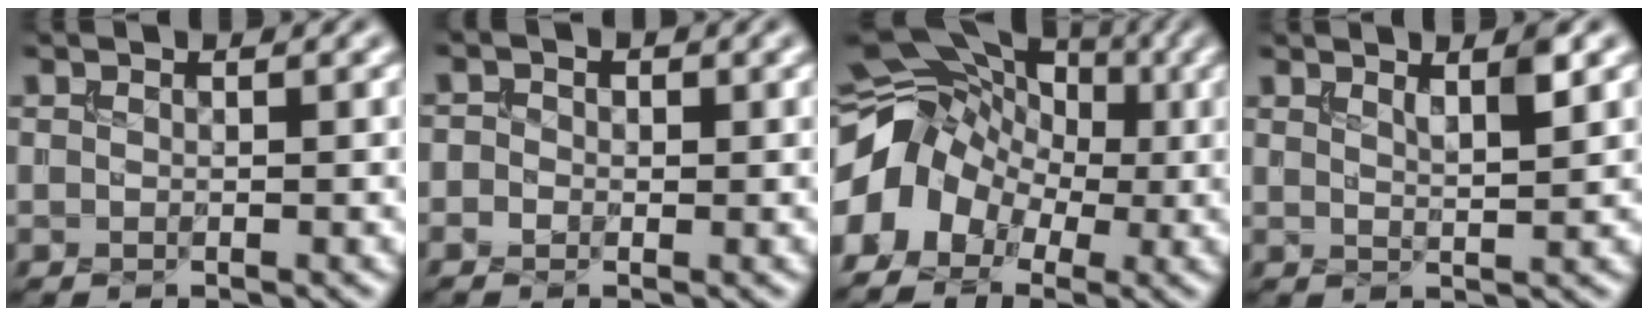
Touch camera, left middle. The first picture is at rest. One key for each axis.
{"total": 1.4, "fx": -0.4, "fy": 1.2, "fz": 0.6, "tx": 0.002, "ty": -0.002, "tz": -0.018}
{"total": 7.5, "fx": -2.1, "fy": 6.0, "fz": 4.1, "tx": -0.061, "ty": 0.013, "tz": -0.048}
{"total": 2.8, "fx": 1.7, "fy": 0.6, "fz": 2.1, "tx": -0.024, "ty": 0.003, "tz": 0.027}